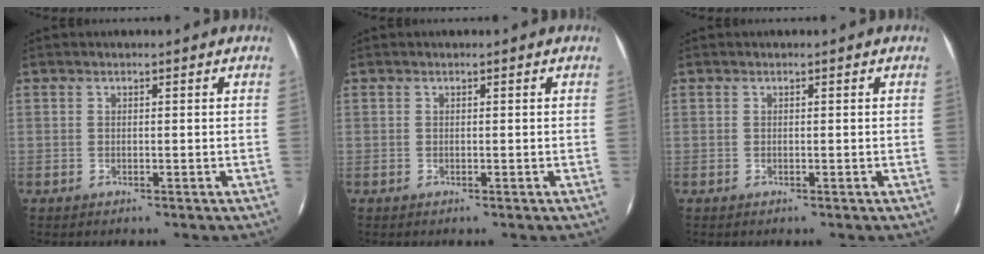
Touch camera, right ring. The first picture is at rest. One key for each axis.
{"total": 0.0}
{"total": 0.0}